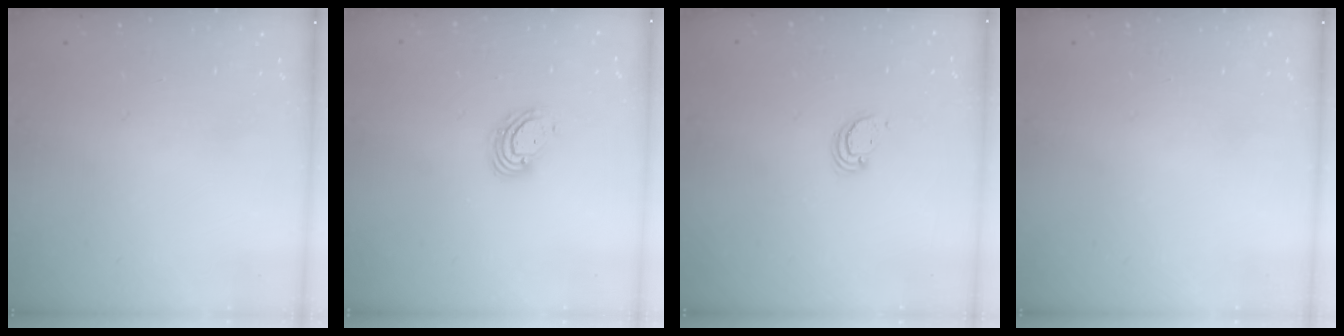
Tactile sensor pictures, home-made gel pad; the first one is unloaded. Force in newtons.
{"total": 5.7, "press": 5.6, "slide": 0.8}
{"total": 2.6, "press": 2.6, "slide": 0.2}
{"total": 0.0}